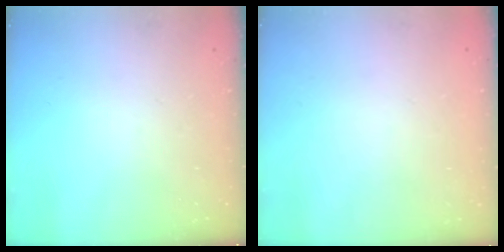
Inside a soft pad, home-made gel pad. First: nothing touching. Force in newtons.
{"total": 1.8, "press": 1.8, "slide": 0.2}